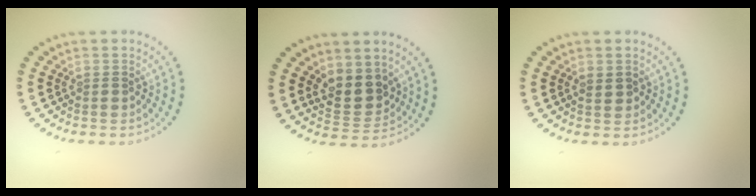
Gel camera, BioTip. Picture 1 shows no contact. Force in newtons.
{"total": 3.7, "press": 3.4, "slide": 1.4}
{"total": 0.7, "press": 0.7, "slide": 0.3}